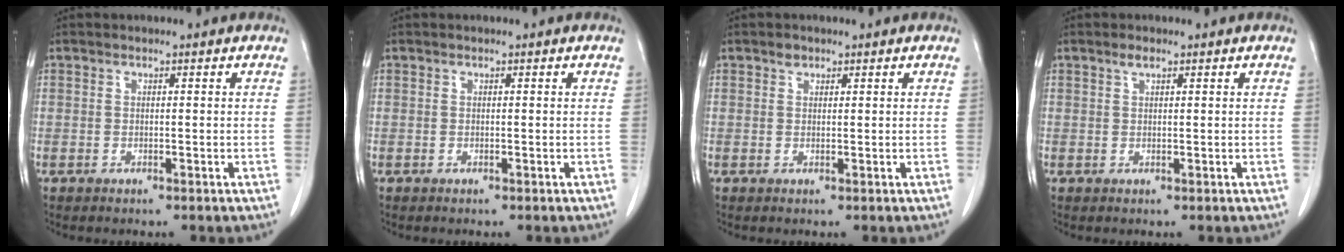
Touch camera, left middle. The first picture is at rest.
{"total": 0.0}
{"total": 1.0, "force": [0.7, 0.6, 0.2], "torque": [-0.004, -0.002, 0.012]}
{"total": 1.1, "force": [0.8, 0.2, 0.7], "torque": [-0.017, 0.001, 0.016]}